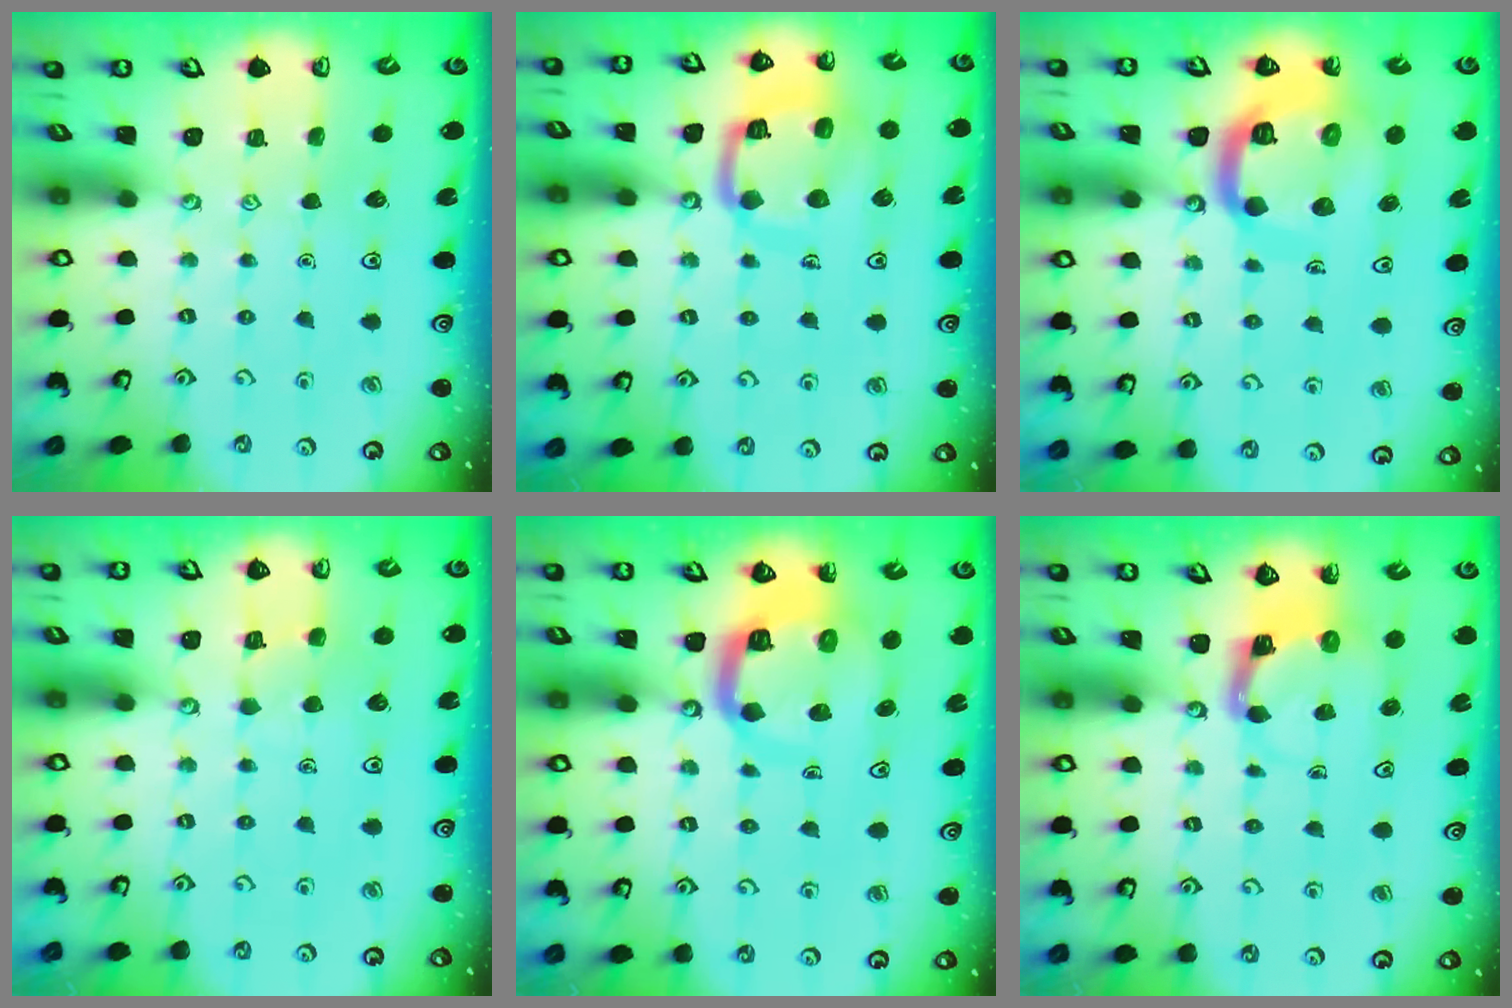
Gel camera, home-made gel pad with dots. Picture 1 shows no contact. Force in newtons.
{"total": 14.7, "press": 14.6, "slide": 1.6}
{"total": 15.4, "press": 15.3, "slide": 1.9}
{"total": 5.7, "press": 5.7, "slide": 0.5}
{"total": 9.6, "press": 9.6, "slide": 1.2}
{"total": 3.9, "press": 3.9, "slide": 0.8}